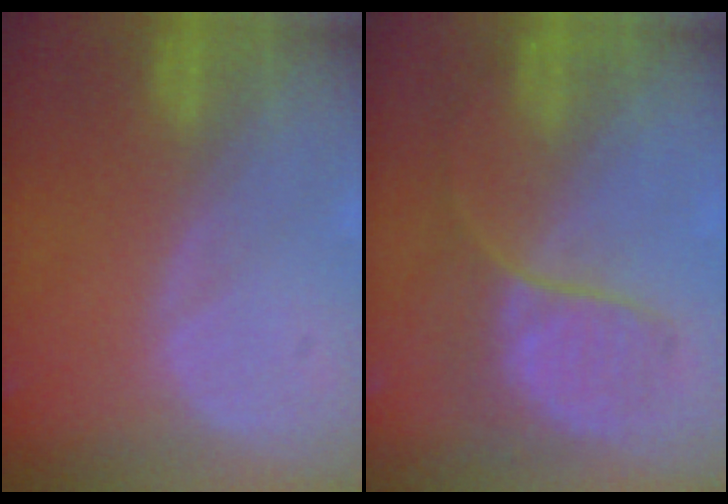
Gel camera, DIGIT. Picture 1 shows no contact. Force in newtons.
{"total": 6.6, "press": 6.5, "slide": 1.3}